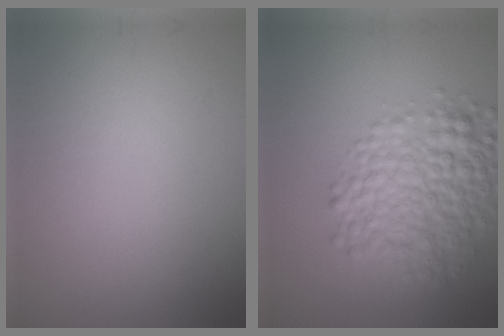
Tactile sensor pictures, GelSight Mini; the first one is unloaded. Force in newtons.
{"total": 7.0, "press": 7.0, "slide": 0.0}